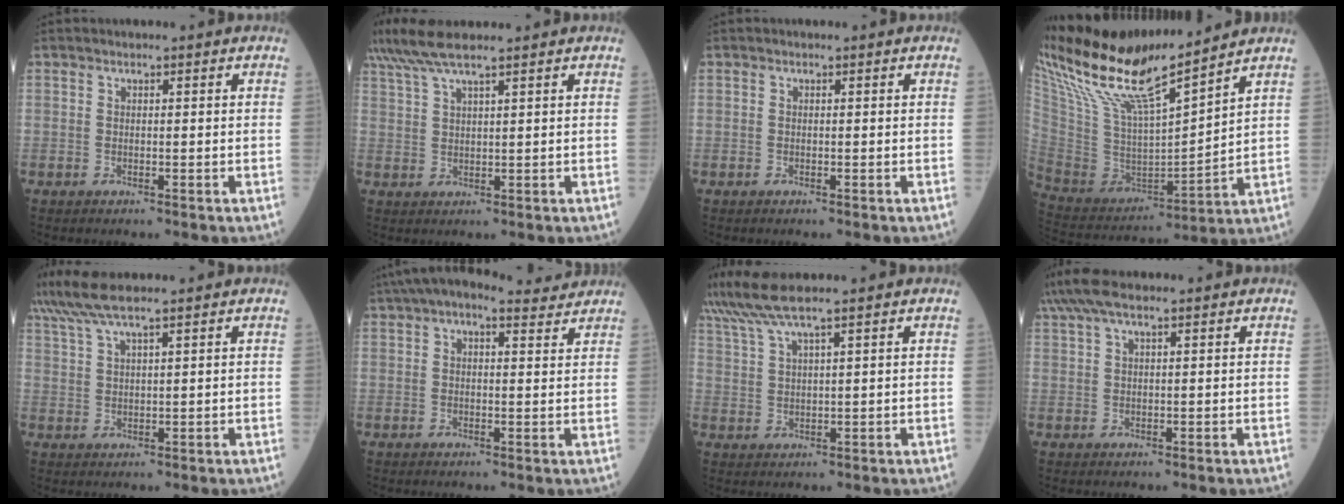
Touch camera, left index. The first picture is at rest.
{"total": 8.3, "force": [7.0, 0.1, 4.4], "torque": [-0.089, 0.038, 0.125]}
{"total": 0.0}
{"total": 19.4, "force": [16.2, 0.9, 10.5], "torque": [-0.212, -0.001, 0.315]}
{"total": 7.3, "force": [6.2, -0.4, 3.8], "torque": [-0.076, 0.036, 0.113]}
{"total": 8.9, "force": [7.4, 2.5, 4.4], "torque": [-0.075, 0.038, 0.099]}
{"total": 5.9, "force": [4.9, -1.1, 3.0], "torque": [-0.073, 0.019, 0.101]}
{"total": 6.8, "force": [5.2, 1.1, 4.2], "torque": [-0.087, 0.047, 0.098]}